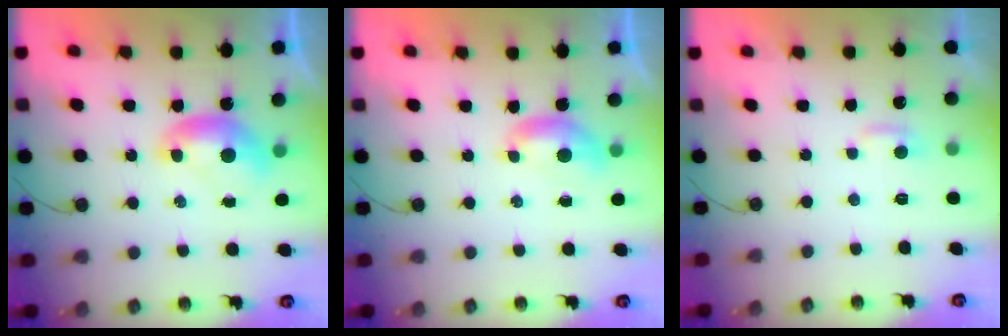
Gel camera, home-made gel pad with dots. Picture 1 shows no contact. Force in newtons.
{"total": 1.7, "press": 1.6, "slide": 0.4}
{"total": 2.9, "press": 2.8, "slide": 0.4}